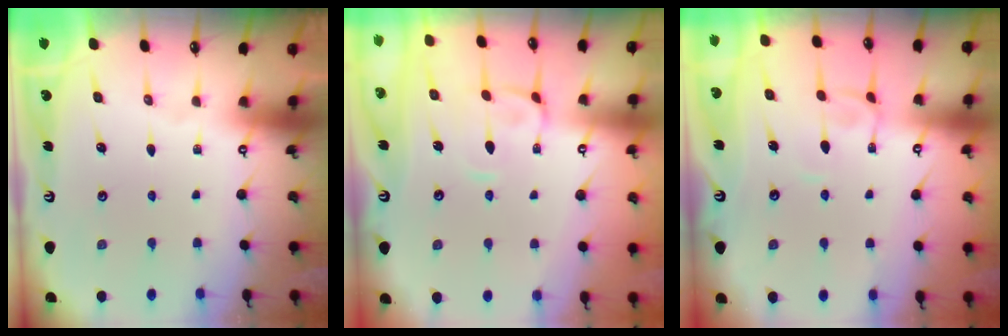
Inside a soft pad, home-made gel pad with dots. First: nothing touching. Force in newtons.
{"total": 0.9, "press": 0.3, "slide": 0.8}
{"total": 1.9, "press": 1.9, "slide": 0.3}